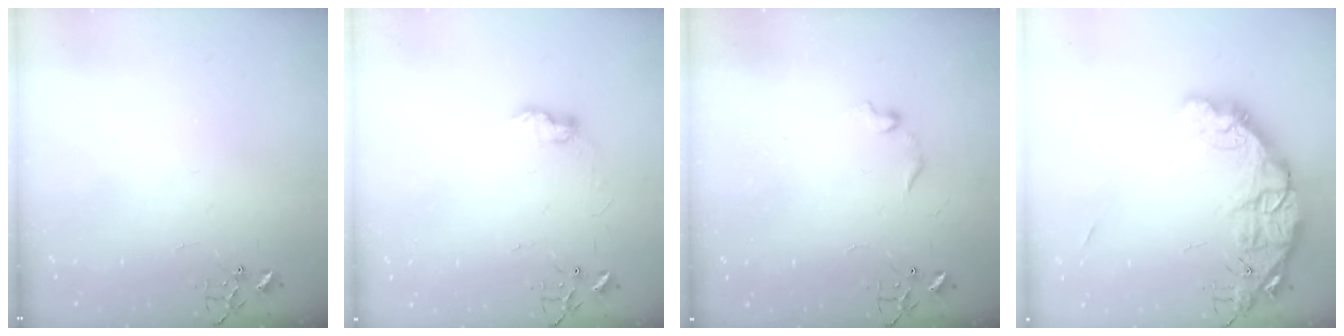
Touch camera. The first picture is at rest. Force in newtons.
{"total": 7.1, "press": 7.1, "slide": 0.4}
{"total": 4.8, "press": 4.8, "slide": 0.7}
{"total": 20.6, "press": 20.5, "slide": 1.7}